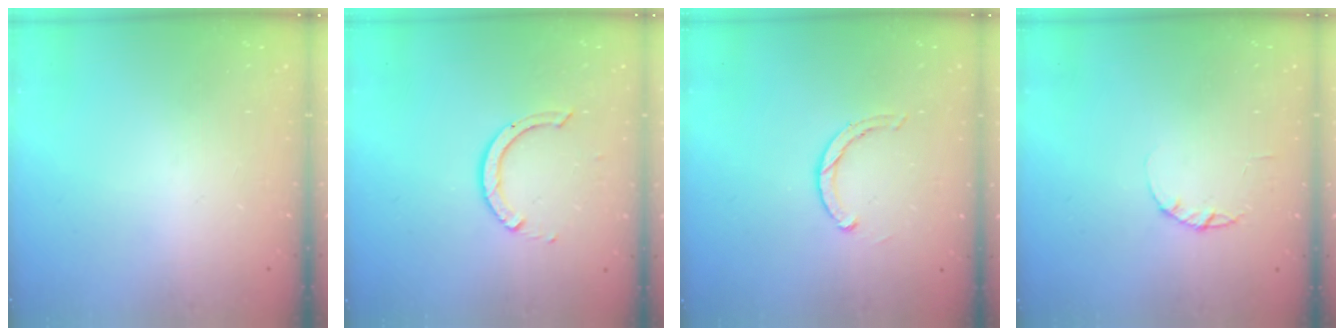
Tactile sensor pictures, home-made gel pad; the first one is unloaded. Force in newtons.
{"total": 6.7, "press": 6.7, "slide": 0.5}
{"total": 2.8, "press": 2.8, "slide": 0.2}
{"total": 2.2, "press": 2.2, "slide": 0.4}